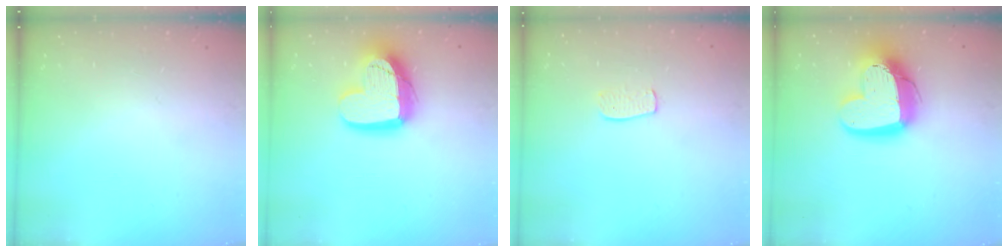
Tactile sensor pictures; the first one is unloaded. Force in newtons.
{"total": 16.0, "press": 16.0, "slide": 1.4}
{"total": 6.9, "press": 6.8, "slide": 0.4}
{"total": 17.3, "press": 17.3, "slide": 1.6}